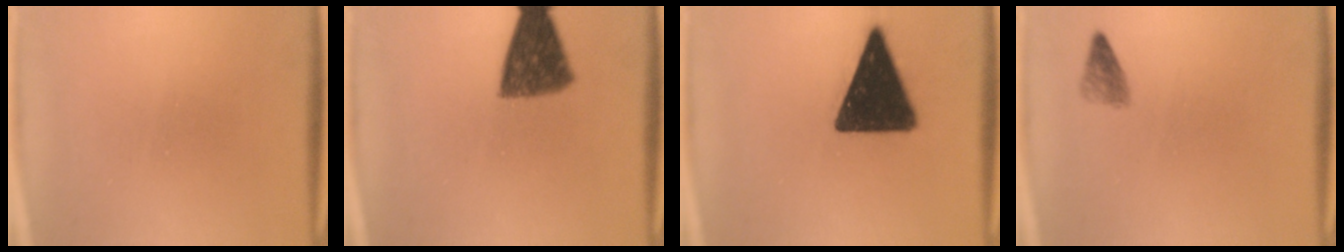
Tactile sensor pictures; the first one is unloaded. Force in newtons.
{"total": 9.7}
{"total": 17.4}
{"total": 1.7}